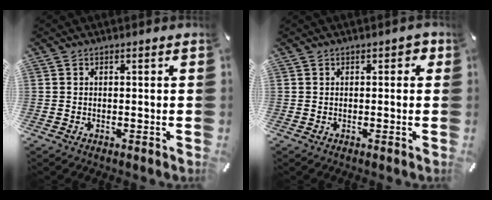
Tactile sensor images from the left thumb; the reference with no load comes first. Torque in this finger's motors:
{"motor_torque": [1.17, 1.05, 0.64, -0.74, 0.00]}